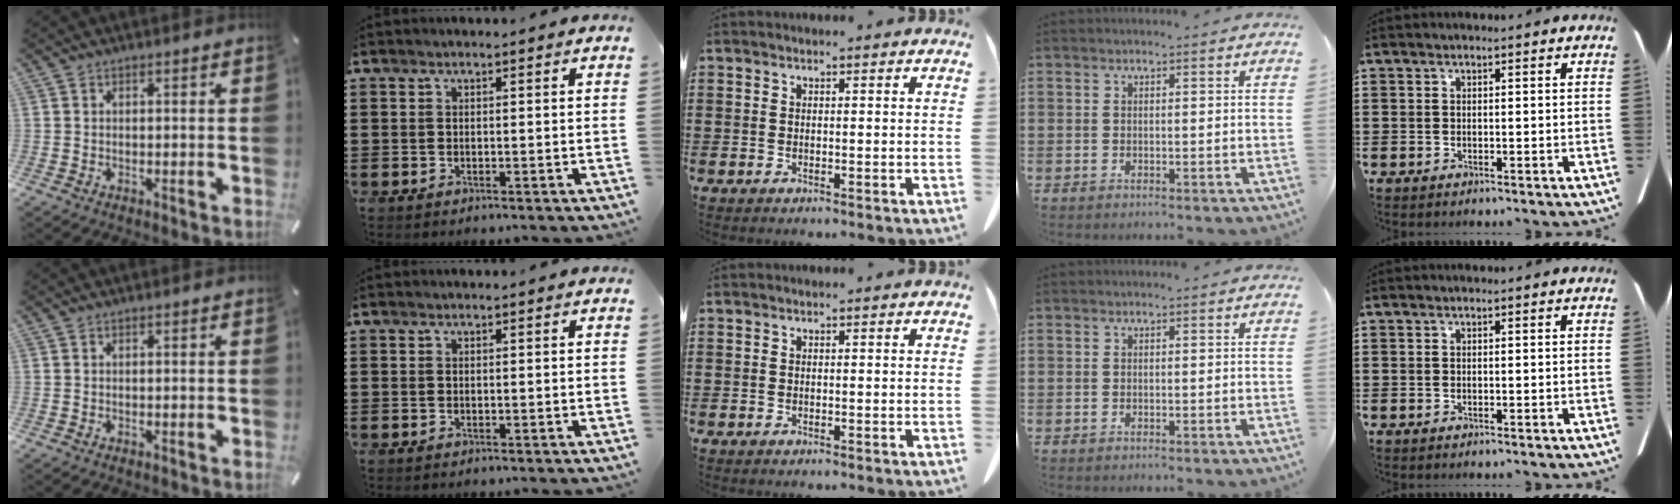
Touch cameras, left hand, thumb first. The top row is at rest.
{}